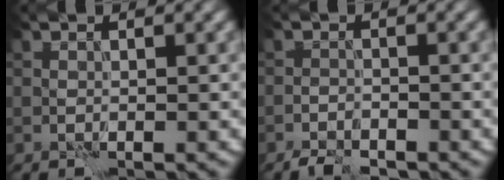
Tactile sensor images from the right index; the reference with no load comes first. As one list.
[{"total": 1.9, "force": [-1.9, 0.4, 0.4], "torque": [-0.003, 0.001, -0.035]}]